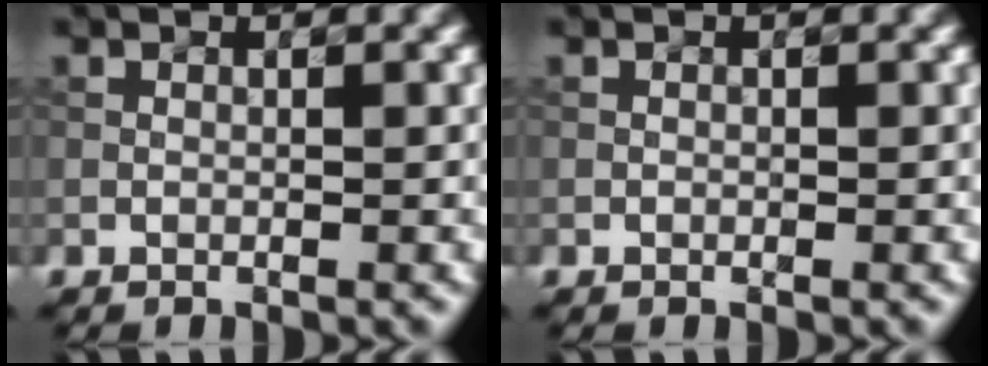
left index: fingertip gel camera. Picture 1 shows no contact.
{"total": 0.0}